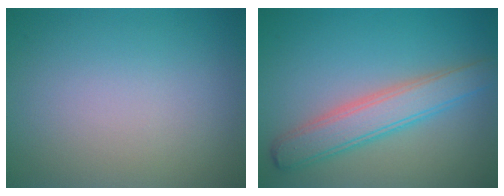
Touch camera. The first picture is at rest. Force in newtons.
{"total": 4.4, "press": 4.4, "slide": 0.2}